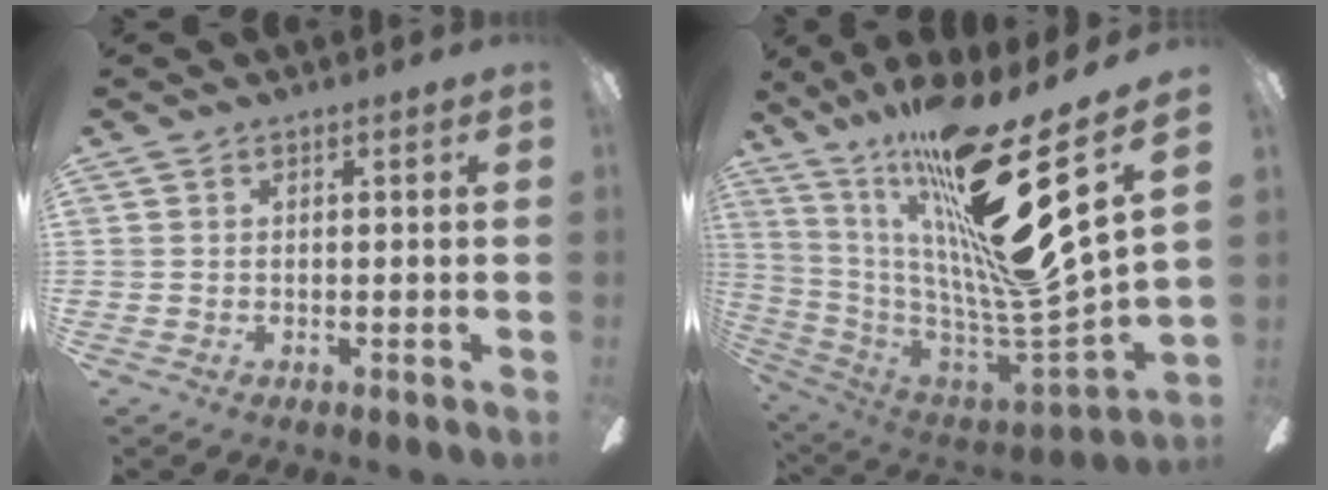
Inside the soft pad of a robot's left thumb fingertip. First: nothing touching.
{"total": 28.4, "force": [16.1, 4.3, 23.0], "torque": [-0.385, -0.123, 0.259]}